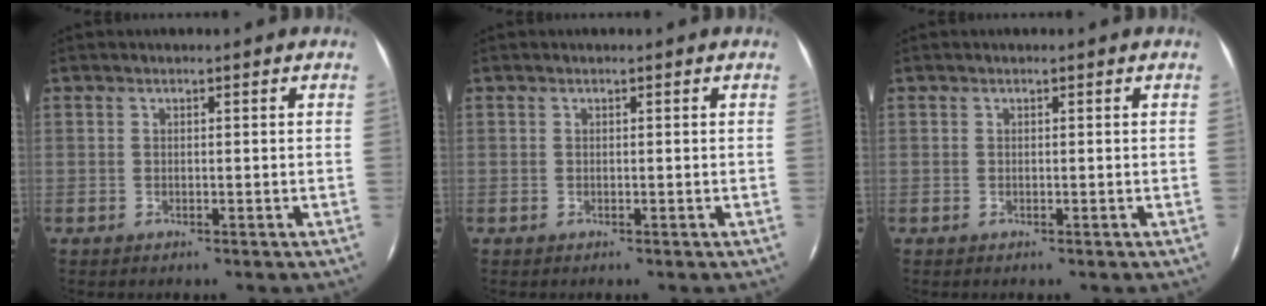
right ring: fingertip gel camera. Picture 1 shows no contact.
{"total": 0.0}
{"total": 0.0}